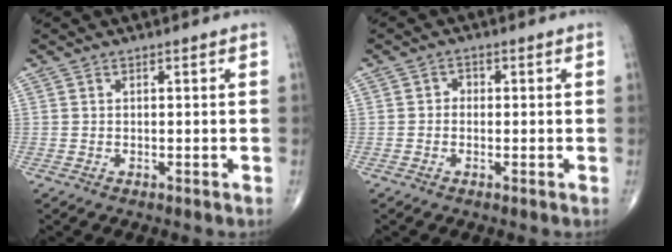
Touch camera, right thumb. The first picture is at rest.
{"total": 1.4, "force": [-0.3, 1.2, 0.7], "torque": [0.003, 0.006, -0.010]}